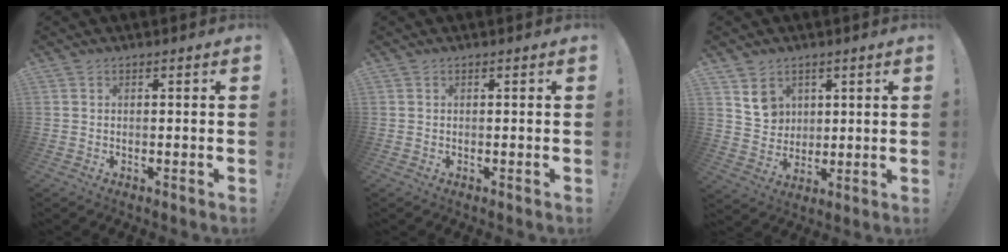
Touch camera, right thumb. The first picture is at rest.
{"total": 0.0}
{"total": 8.3, "force": [4.6, 6.7, 1.9], "torque": [-0.017, -0.029, 0.091]}